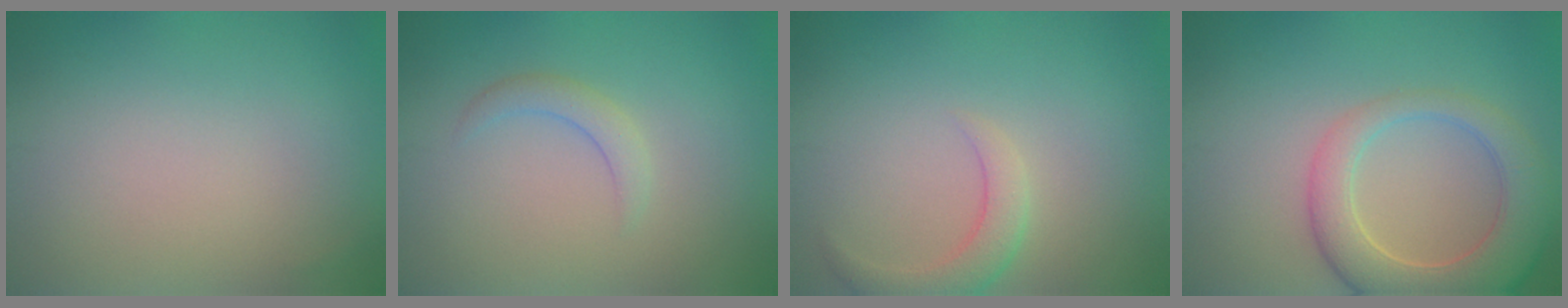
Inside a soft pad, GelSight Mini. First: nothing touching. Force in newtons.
{"total": 1.7, "press": 1.7, "slide": 0.2}
{"total": 2.7, "press": 2.7, "slide": 0.2}
{"total": 6.8, "press": 6.8, "slide": 0.6}